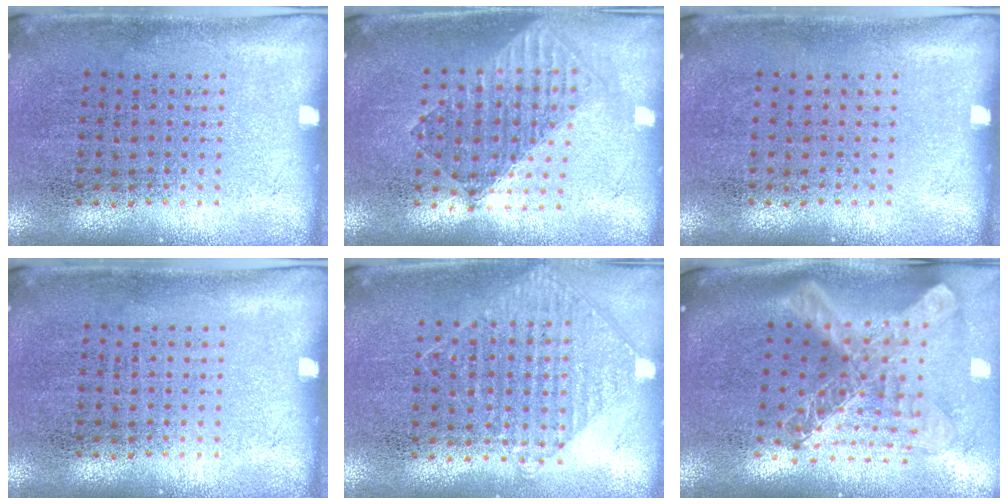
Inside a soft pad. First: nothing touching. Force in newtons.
{"total": 1.6, "press": 1.4, "slide": 0.7}
{"total": 0.0}
{"total": 0.0}
{"total": 0.9, "press": 0.9, "slide": 0.1}
{"total": 2.8, "press": 2.0, "slide": 2.0}